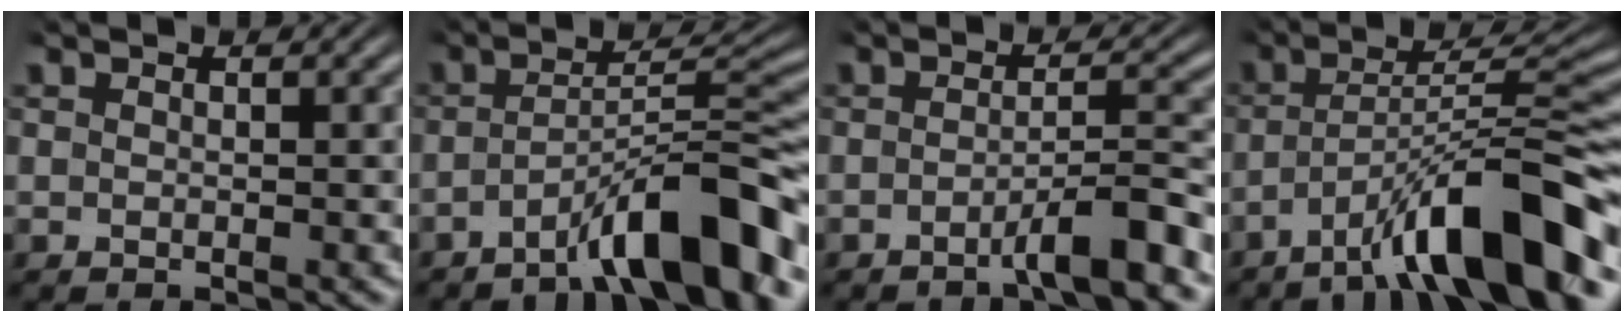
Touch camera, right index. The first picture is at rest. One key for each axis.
{"total": 7.4, "fx": -4.0, "fy": 1.1, "fz": 6.1, "tx": -0.098, "ty": -0.001, "tz": -0.059}
{"total": 3.7, "fx": -2.4, "fy": -0.1, "fz": 2.9, "tx": -0.038, "ty": 0.002, "tz": -0.043}
{"total": 8.3, "fx": -3.8, "fy": 1.2, "fz": 7.3, "tx": -0.113, "ty": 0.008, "tz": -0.057}